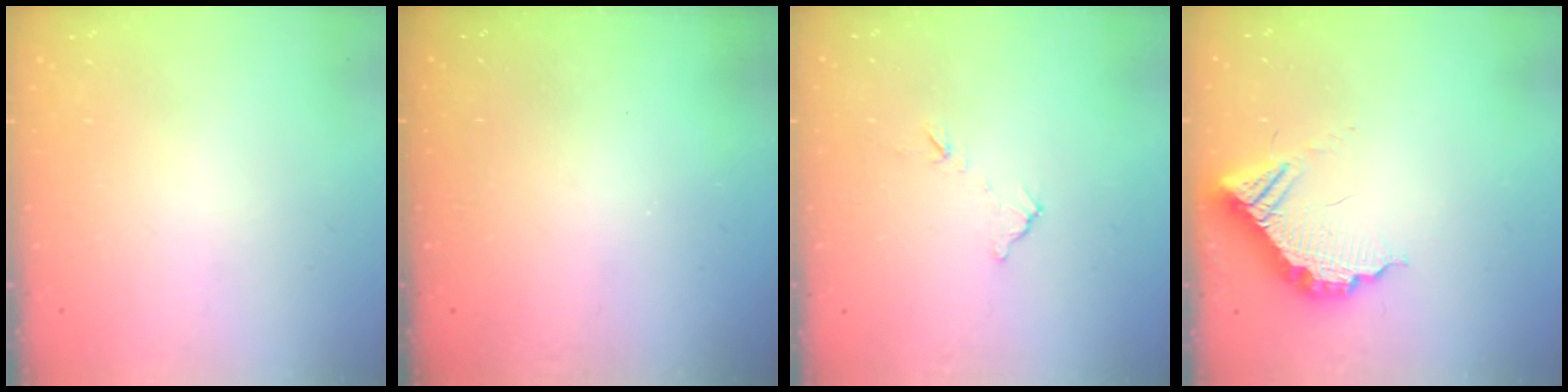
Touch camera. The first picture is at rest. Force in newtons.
{"total": 3.3, "press": 3.3, "slide": 0.1}
{"total": 5.3, "press": 5.3, "slide": 0.2}
{"total": 12.3, "press": 12.3, "slide": 0.7}